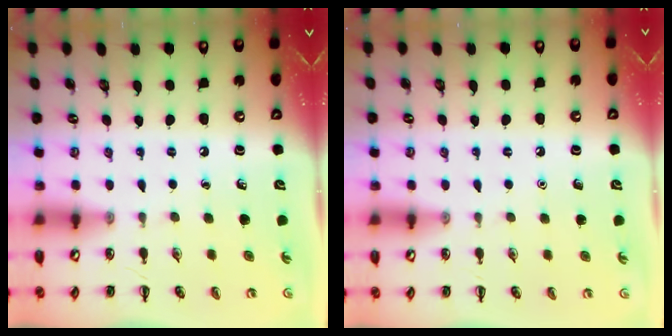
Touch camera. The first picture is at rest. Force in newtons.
{"total": 1.5, "press": 1.5, "slide": 0.1}